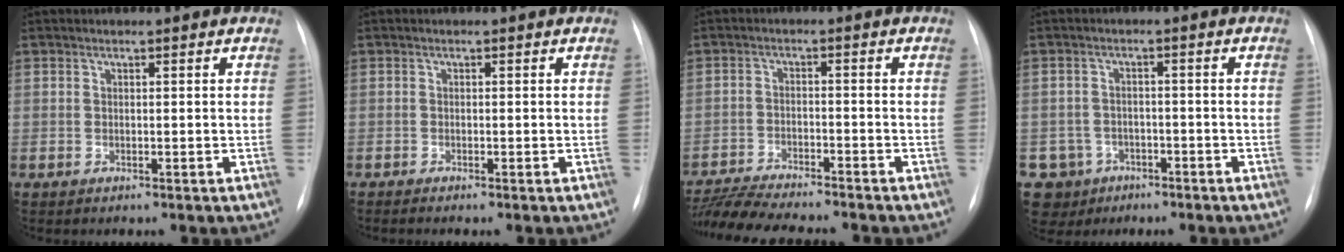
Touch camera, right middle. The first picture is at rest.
{"total": 0.7, "force": [-0.6, -0.1, 0.4], "torque": [-0.007, 0.000, -0.011]}
{"total": 12.0, "force": [-10.9, 1.0, 5.0], "torque": [-0.084, -0.010, -0.172]}
{"total": 6.2, "force": [-3.2, 5.2, -0.1], "torque": [0.001, 0.011, -0.046]}